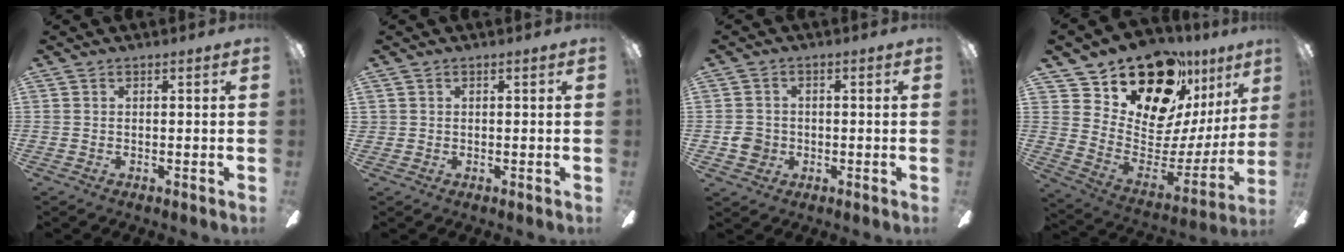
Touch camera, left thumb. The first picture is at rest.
{"total": 0.5, "force": [0.1, 0.5, 0.0], "torque": [0.001, 0.003, 0.002]}
{"total": 4.7, "force": [-1.0, 4.3, 1.5], "torque": [-0.035, 0.004, -0.018]}
{"total": 20.8, "force": [16.5, 9.0, 8.9], "torque": [-0.144, -0.137, 0.298]}